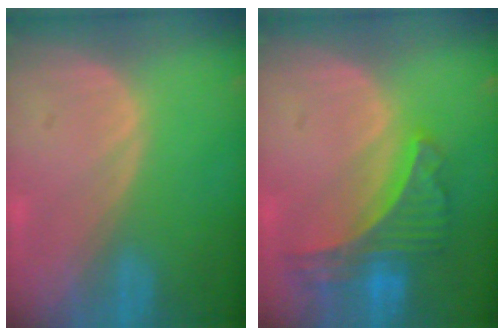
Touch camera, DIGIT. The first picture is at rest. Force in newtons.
{"total": 7.8, "press": 6.9, "slide": 3.6}